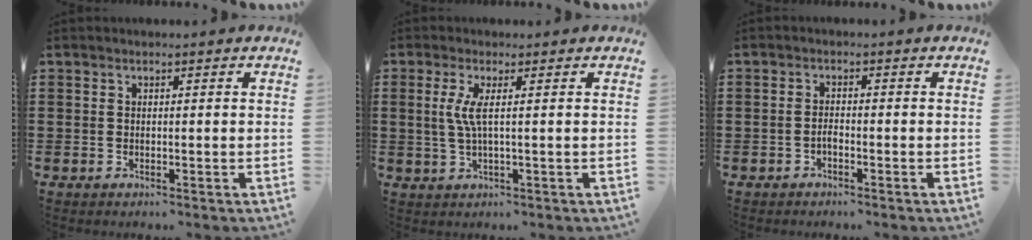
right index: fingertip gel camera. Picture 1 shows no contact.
{"total": 3.6, "force": [0.6, -0.6, 3.5], "torque": [-0.078, -0.012, 0.005]}
{"total": 1.1, "force": [-0.7, -0.2, 0.8], "torque": [-0.012, -0.002, -0.012]}